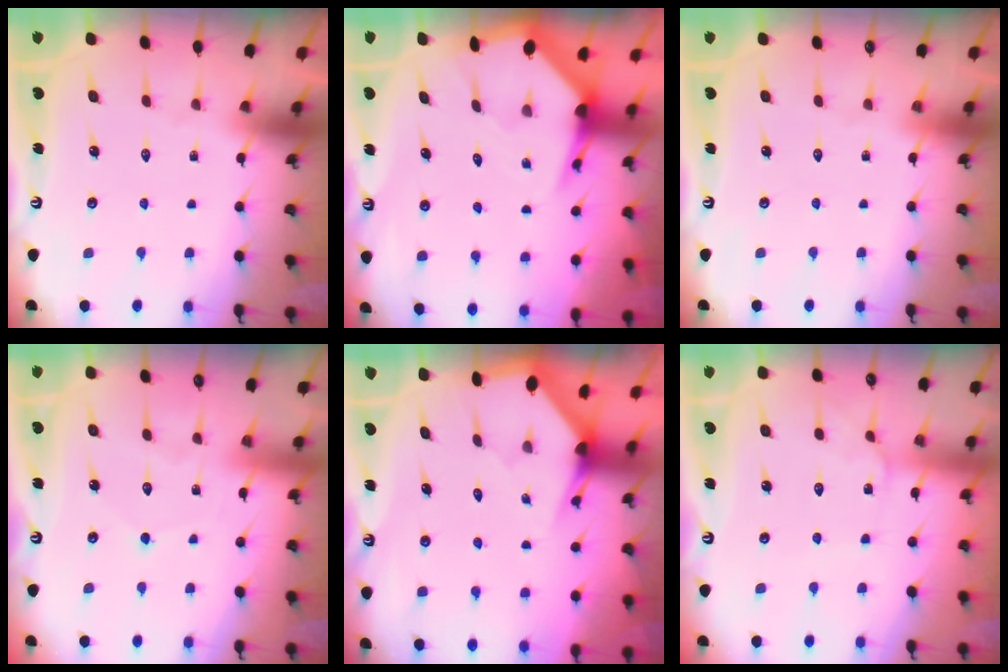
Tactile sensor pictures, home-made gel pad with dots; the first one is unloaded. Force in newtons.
{"total": 4.6, "press": 4.6, "slide": 0.4}
{"total": 0.0}
{"total": 4.0, "press": 4.0, "slide": 0.3}
{"total": 2.9, "press": 2.9, "slide": 0.1}
{"total": 3.9, "press": 3.8, "slide": 0.5}